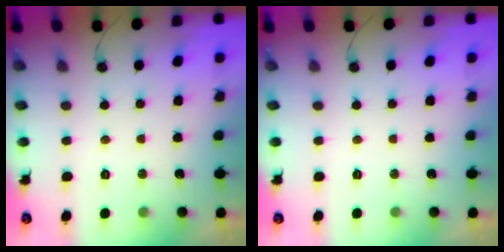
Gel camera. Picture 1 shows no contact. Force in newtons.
{"total": 0.0}